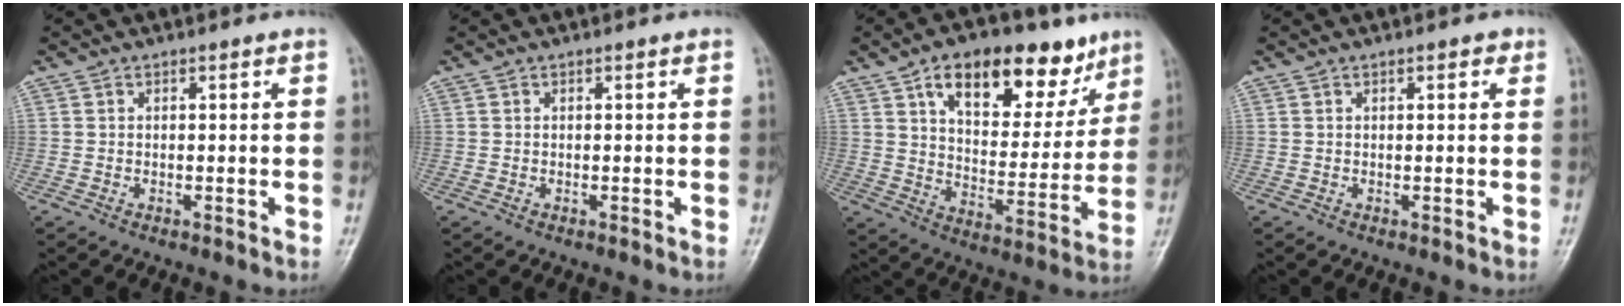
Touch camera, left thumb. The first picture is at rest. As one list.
[{"total": 0.0}, {"total": 20.2, "force": [11.5, 10.5, 12.9], "torque": [-0.140, -0.035, 0.179]}, {"total": 1.5, "force": [0.7, 0.7, 1.1], "torque": [-0.010, 0.000, 0.007]}]